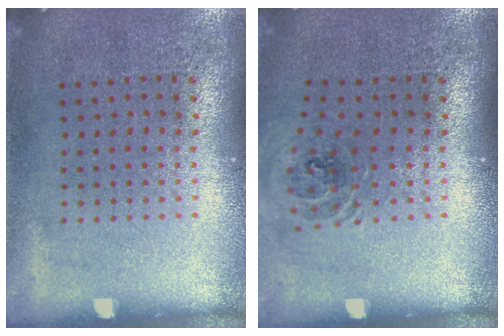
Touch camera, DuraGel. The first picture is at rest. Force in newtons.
{"total": 0.9, "press": 0.9, "slide": 0.1}